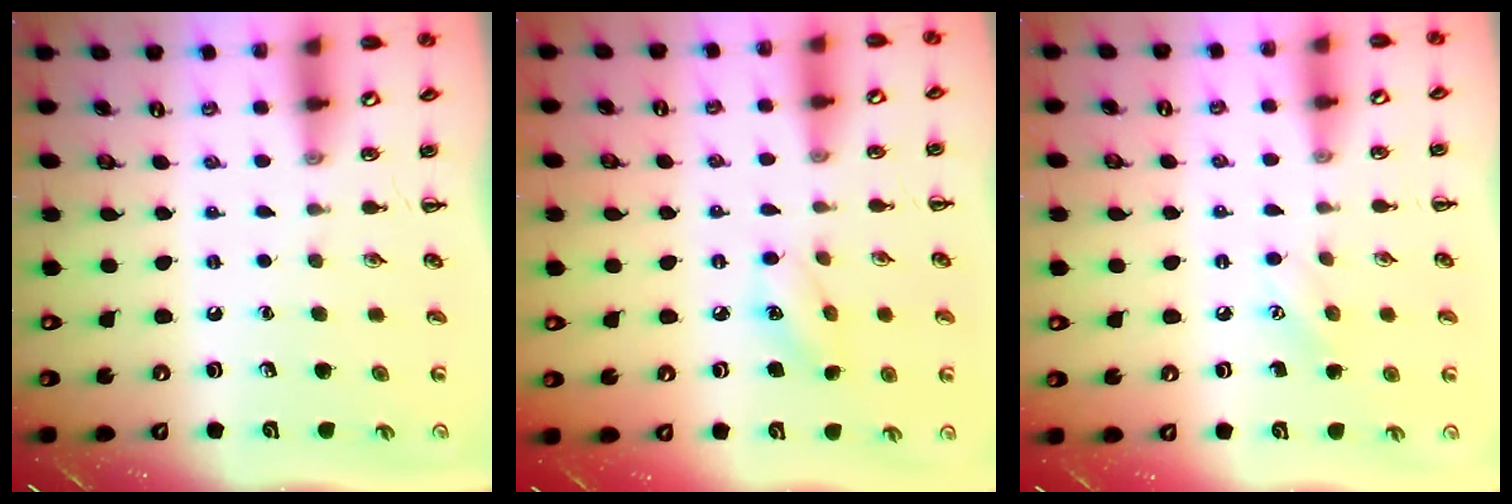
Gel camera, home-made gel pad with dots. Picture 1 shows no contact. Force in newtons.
{"total": 6.0, "press": 5.9, "slide": 1.2}
{"total": 5.7, "press": 5.6, "slide": 1.2}